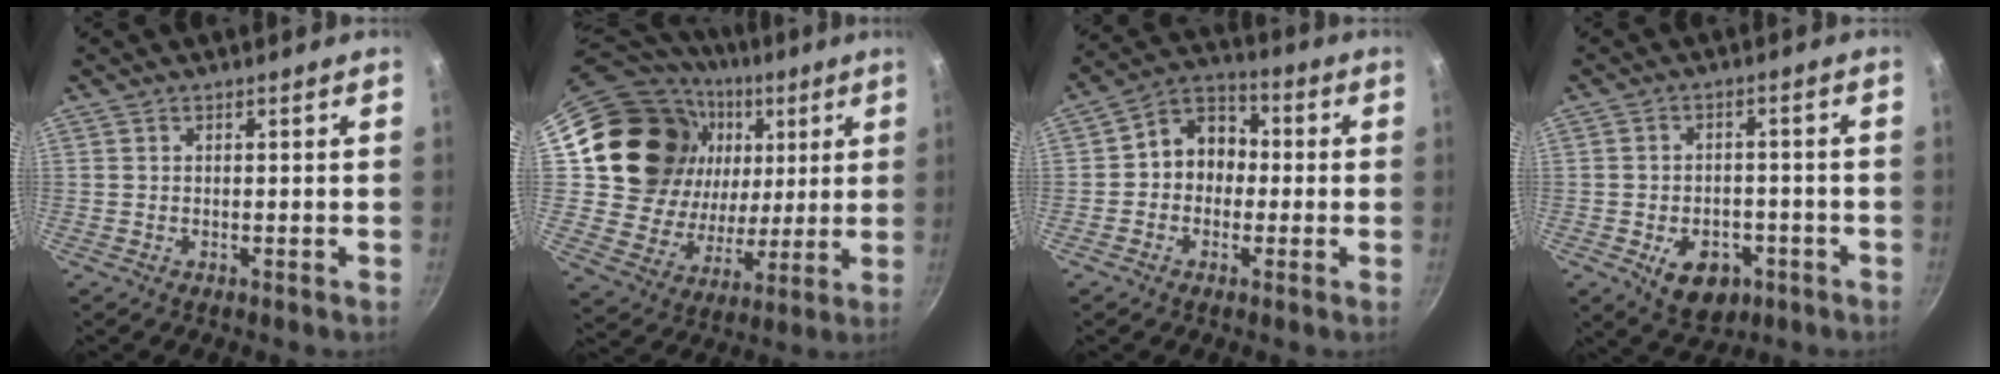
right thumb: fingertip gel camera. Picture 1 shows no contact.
{"total": 25.0, "force": [7.9, 20.0, 12.8], "torque": [-0.208, 0.005, 0.153]}
{"total": 9.2, "force": [-0.4, 7.7, 5.0], "torque": [-0.032, 0.032, -0.028]}
{"total": 9.1, "force": [-3.7, 6.3, 5.4], "torque": [-0.050, 0.013, -0.045]}